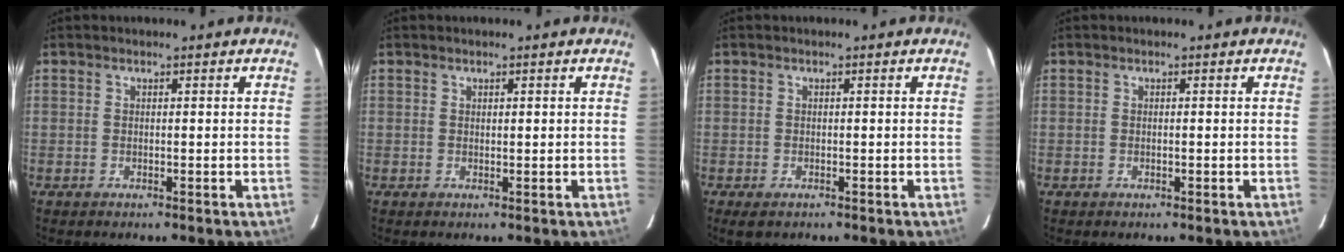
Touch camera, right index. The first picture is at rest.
{"total": 0.5, "force": [0.2, 0.1, 0.4], "torque": [-0.009, 0.001, 0.006]}
{"total": 1.7, "force": [-1.0, 0.9, 1.1], "torque": [-0.020, -0.003, -0.007]}
{"total": 0.0}